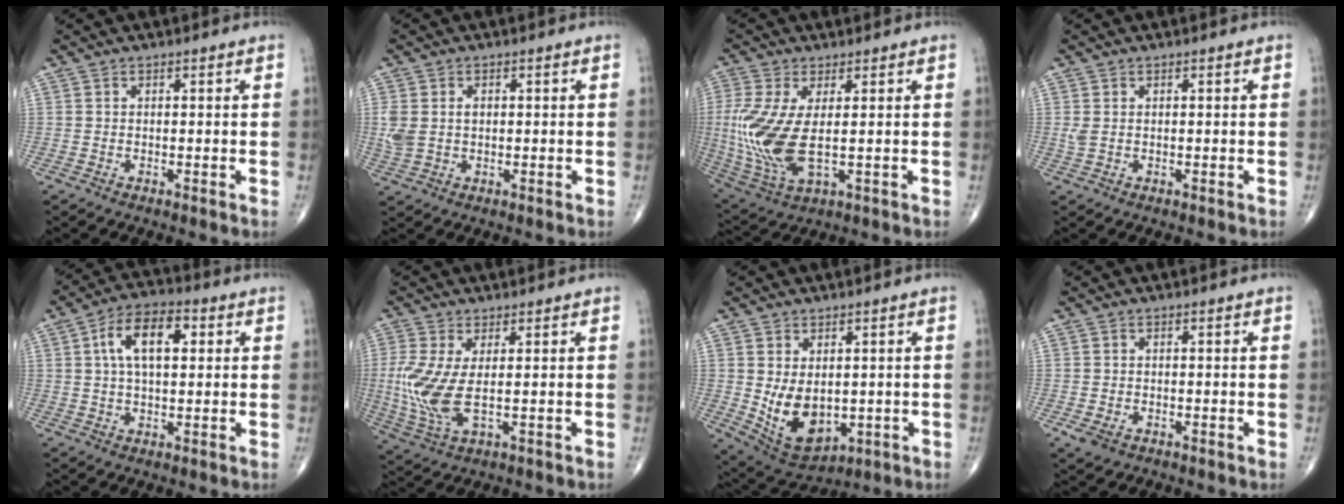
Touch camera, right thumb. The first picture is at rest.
{"total": 4.8, "force": [0.5, 3.3, 3.4], "torque": [-0.080, 0.010, 0.016]}
{"total": 13.4, "force": [0.0, 5.6, 12.2], "torque": [-0.293, -0.018, 0.012]}
{"total": 1.4, "force": [0.3, 0.8, 1.1], "torque": [-0.031, 0.009, 0.011]}
{"total": 10.5, "force": [2.5, 5.4, 8.7], "torque": [-0.145, 0.018, 0.038]}
{"total": 9.6, "force": [0.0, 3.9, 8.8], "torque": [-0.221, -0.015, 0.007]}
{"total": 10.6, "force": [-0.6, 6.8, 8.1], "torque": [-0.118, -0.011, 0.017]}
{"total": 2.7, "force": [-1.1, 1.8, 1.6], "torque": [-0.032, -0.001, -0.013]}